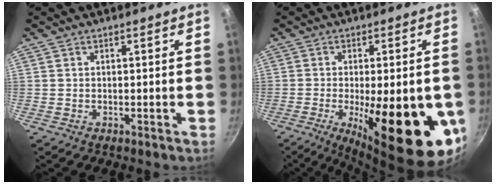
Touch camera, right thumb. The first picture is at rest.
{"total": 23.4, "force": [-5.6, 7.7, 21.4], "torque": [-0.276, -0.015, -0.069]}